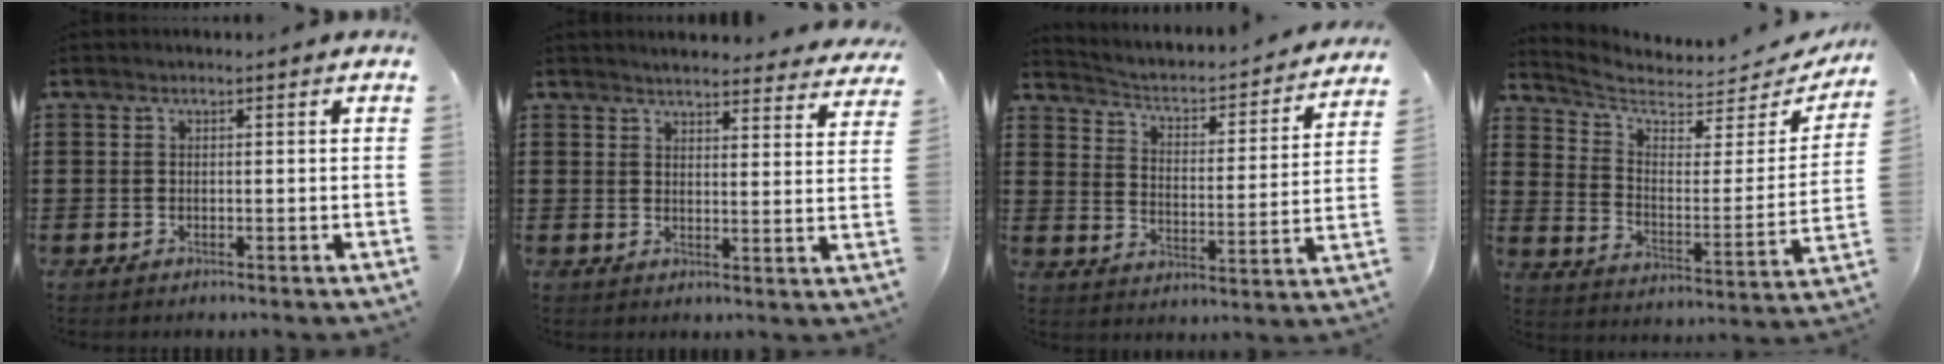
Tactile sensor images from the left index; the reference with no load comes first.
{"total": 3.6, "force": [3.5, -0.1, 0.5], "torque": [-0.017, -0.021, 0.060]}
{"total": 2.1, "force": [1.8, 0.6, 0.7], "torque": [-0.031, -0.027, 0.018]}
{"total": 5.1, "force": [4.5, 1.6, 1.8], "torque": [-0.062, -0.038, 0.074]}